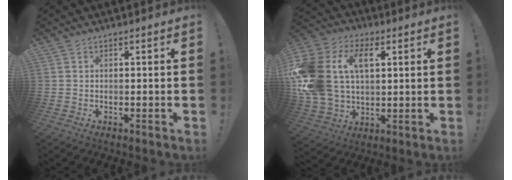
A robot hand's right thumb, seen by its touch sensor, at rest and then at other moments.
{"total": 22.0, "force": [5.9, 15.4, 14.6], "torque": [-0.296, -0.016, 0.107]}